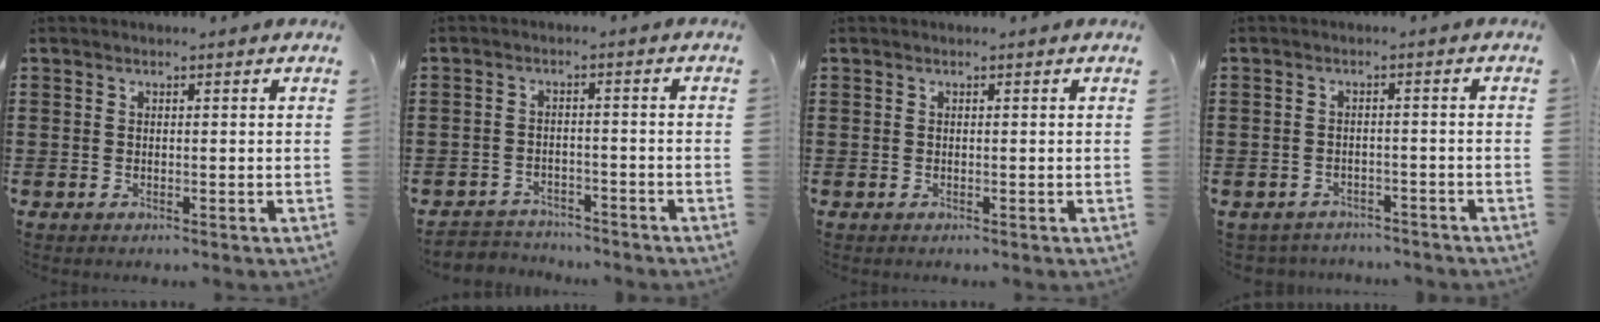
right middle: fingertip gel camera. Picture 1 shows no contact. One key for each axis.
{"total": 2.9, "fx": -2.8, "fy": 0.6, "fz": -0.3, "tx": -0.004, "ty": -0.001, "tz": -0.062}
{"total": 0.0}
{"total": 2.2, "fx": -2.1, "fy": 0.4, "fz": -0.2, "tx": -0.004, "ty": -0.001, "tz": -0.048}